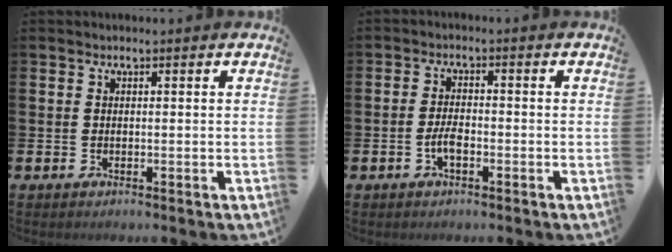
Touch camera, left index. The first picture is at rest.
{"total": 2.7, "force": [-1.0, 1.1, 2.3], "torque": [-0.045, 0.005, -0.017]}